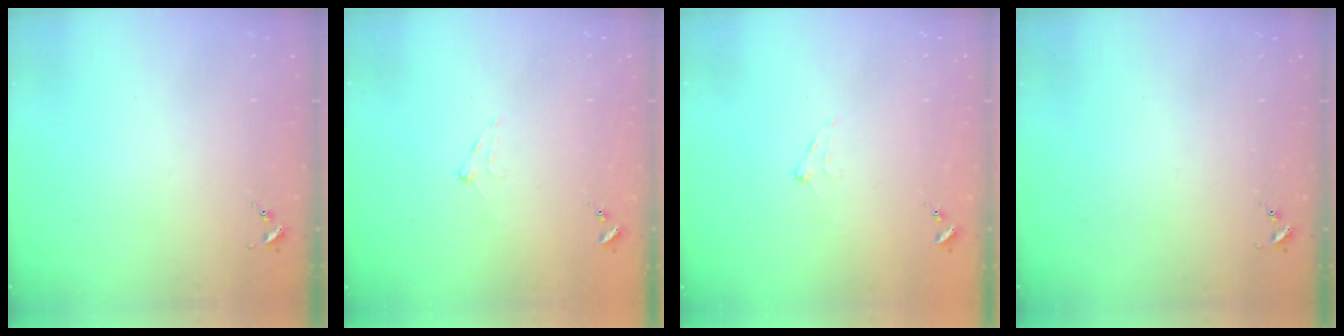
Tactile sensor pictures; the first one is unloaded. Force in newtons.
{"total": 6.0, "press": 6.0, "slide": 0.6}
{"total": 6.0, "press": 6.0, "slide": 0.6}
{"total": 0.0}